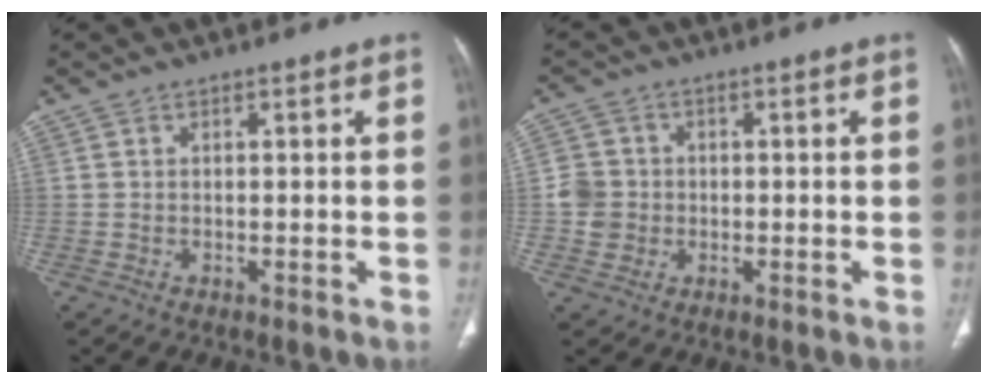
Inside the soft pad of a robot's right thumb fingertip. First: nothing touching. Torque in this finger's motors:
{"motor_torque": [0.44, 0.40, 0.33, 0.17, 0.08]}